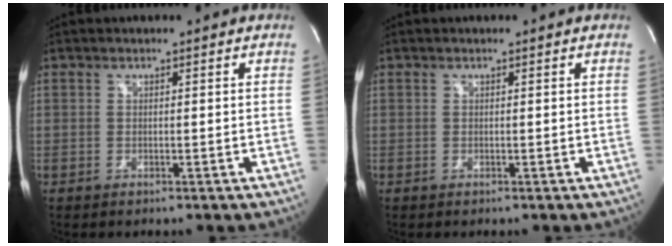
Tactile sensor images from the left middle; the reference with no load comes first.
{"total": 0.0}